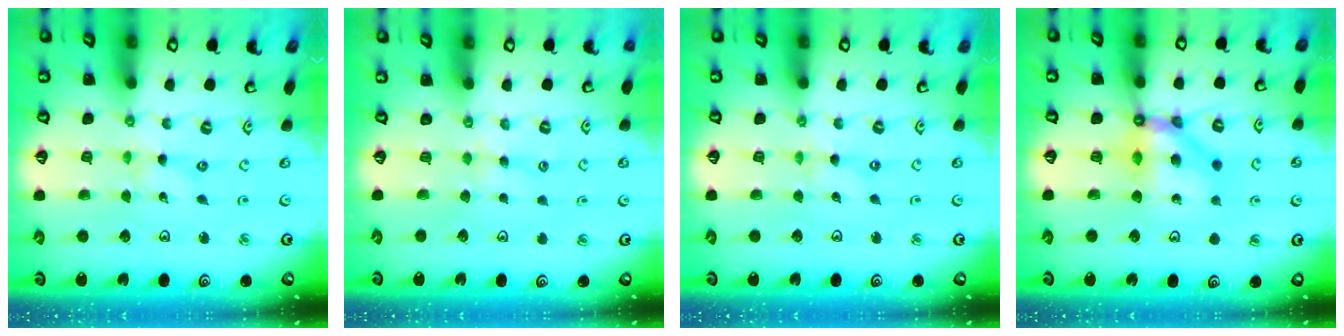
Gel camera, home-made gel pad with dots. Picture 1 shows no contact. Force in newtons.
{"total": 3.0, "press": 3.0, "slide": 0.5}
{"total": 0.8, "press": 0.8, "slide": 0.1}
{"total": 9.5, "press": 9.5, "slide": 1.0}